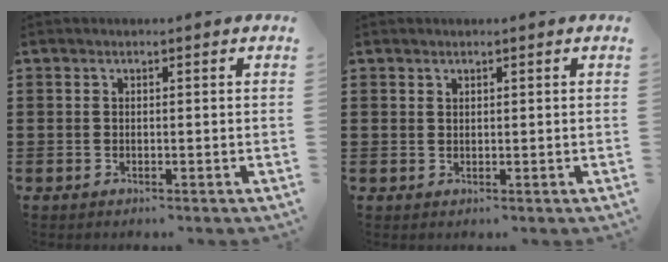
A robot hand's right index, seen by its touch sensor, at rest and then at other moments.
{"total": 0.8, "force": [0.6, 0.4, 0.1], "torque": [-0.004, 0.001, 0.013]}